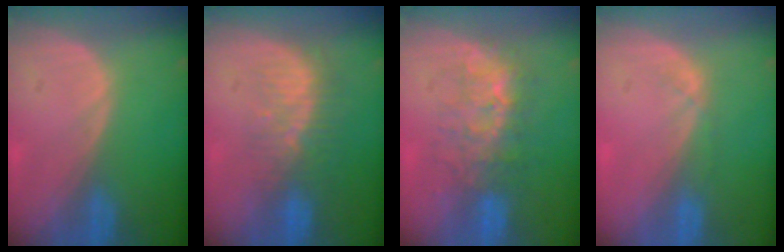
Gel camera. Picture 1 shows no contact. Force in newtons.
{"total": 8.1, "press": 7.0, "slide": 4.0}
{"total": 7.6, "press": 7.3, "slide": 2.3}
{"total": 1.7, "press": 1.5, "slide": 0.8}